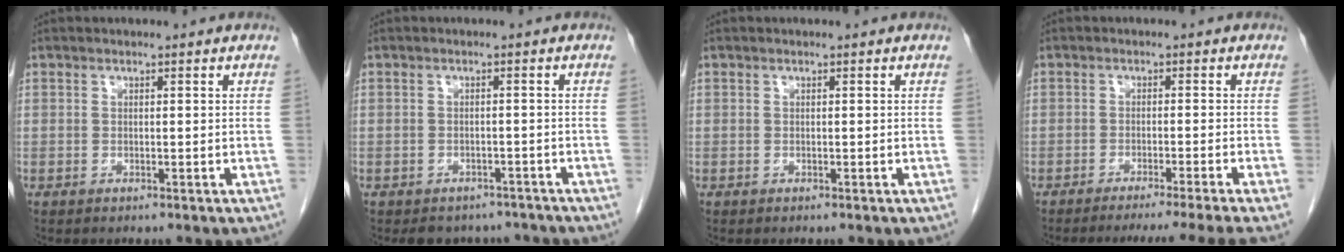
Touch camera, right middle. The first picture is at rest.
{"total": 6.4, "force": [-5.7, 2.9, 0.6], "torque": [0.003, 0.007, -0.064]}
{"total": 0.0}
{"total": 10.9, "force": [-9.4, -2.9, 4.7], "torque": [-0.043, -0.027, -0.128]}